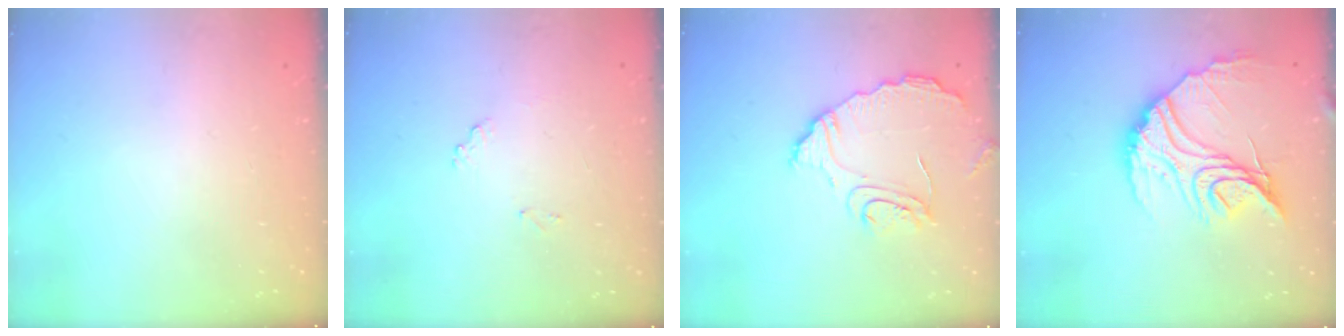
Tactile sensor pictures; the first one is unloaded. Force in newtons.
{"total": 7.2, "press": 7.1, "slide": 0.4}
{"total": 11.6, "press": 11.5, "slide": 0.8}
{"total": 20.4, "press": 20.3, "slide": 1.4}